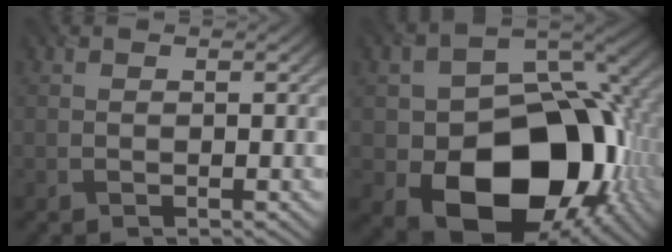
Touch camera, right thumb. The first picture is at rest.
{"total": 17.3, "force": [-4.8, 12.1, 11.4], "torque": [-0.149, -0.043, -0.072]}